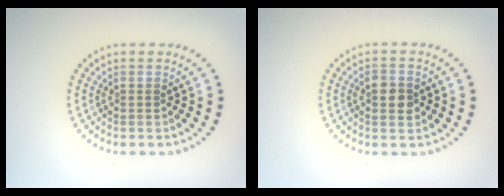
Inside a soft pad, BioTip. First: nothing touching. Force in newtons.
{"total": 2.5, "press": 2.5, "slide": 0.2}